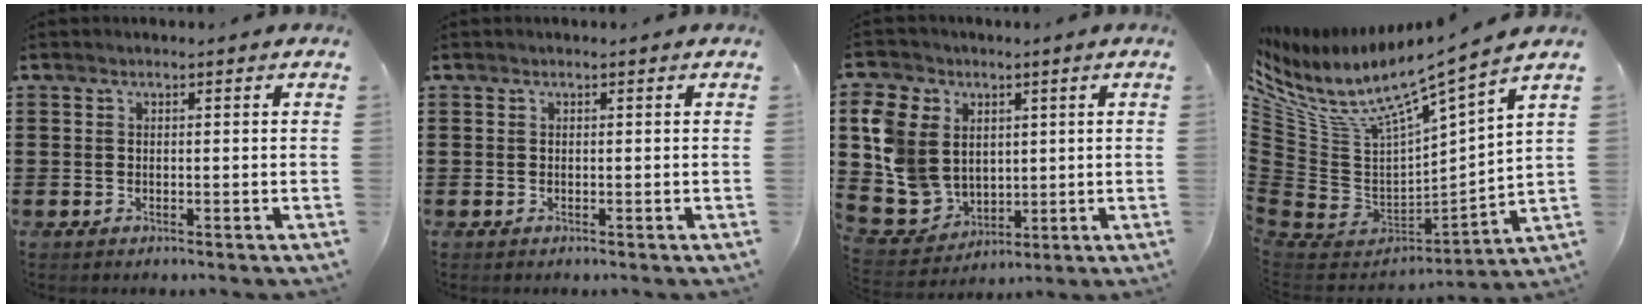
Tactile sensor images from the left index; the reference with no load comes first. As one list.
[{"total": 0.0}, {"total": 10.4, "force": [2.4, 8.9, 4.8], "torque": [-0.157, 0.009, 0.050]}, {"total": 8.6, "force": [6.0, 1.8, 5.9], "torque": [-0.141, -0.052, 0.091]}]